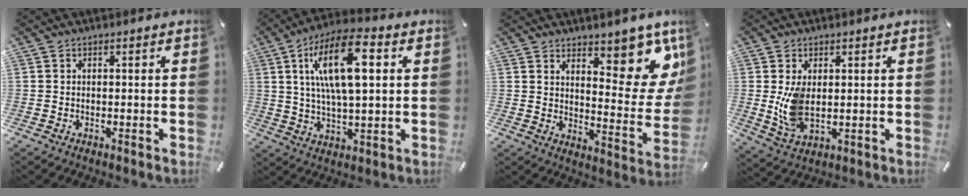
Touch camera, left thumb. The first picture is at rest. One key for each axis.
{"total": 16.2, "fx": 5.1, "fy": 6.1, "fz": 14.1, "tx": -0.280, "ty": 0.000, "tz": 0.080}
{"total": 13.4, "fx": 9.3, "fy": 5.5, "fz": 7.9, "tx": -0.075, "ty": -0.096, "tz": 0.161}
{"total": 7.8, "fx": 0.9, "fy": 4.5, "fz": 6.3, "tx": -0.125, "ty": -0.010, "tz": 0.014}